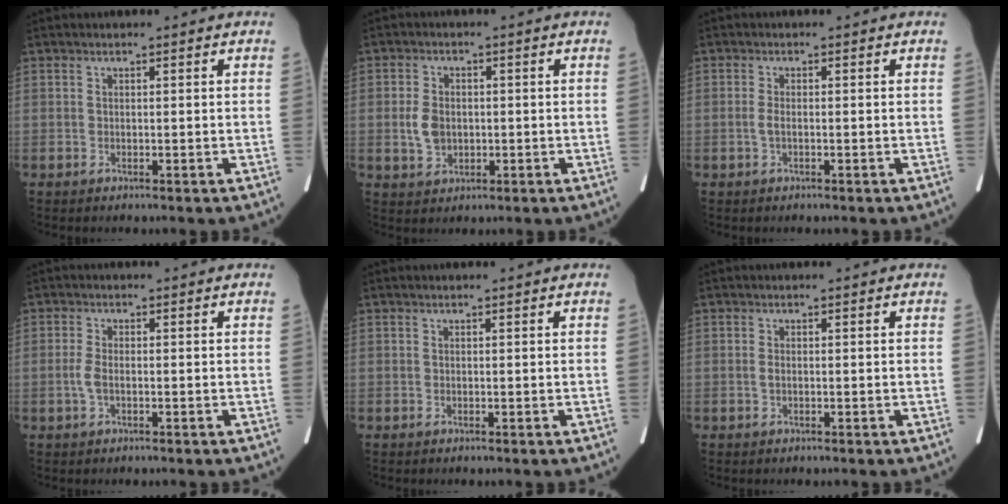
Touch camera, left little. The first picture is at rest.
{"total": 4.2, "force": [-0.4, 3.3, 2.6], "torque": [-0.062, 0.004, -0.001]}
{"total": 1.2, "force": [-0.3, 0.4, 1.1], "torque": [-0.027, 0.000, -0.008]}
{"total": 2.1, "force": [-0.6, 0.8, 1.8], "torque": [-0.049, -0.001, -0.013]}
{"total": 0.0}
{"total": 0.7, "force": [-0.1, 0.3, 0.6], "torque": [-0.016, 0.000, -0.003]}